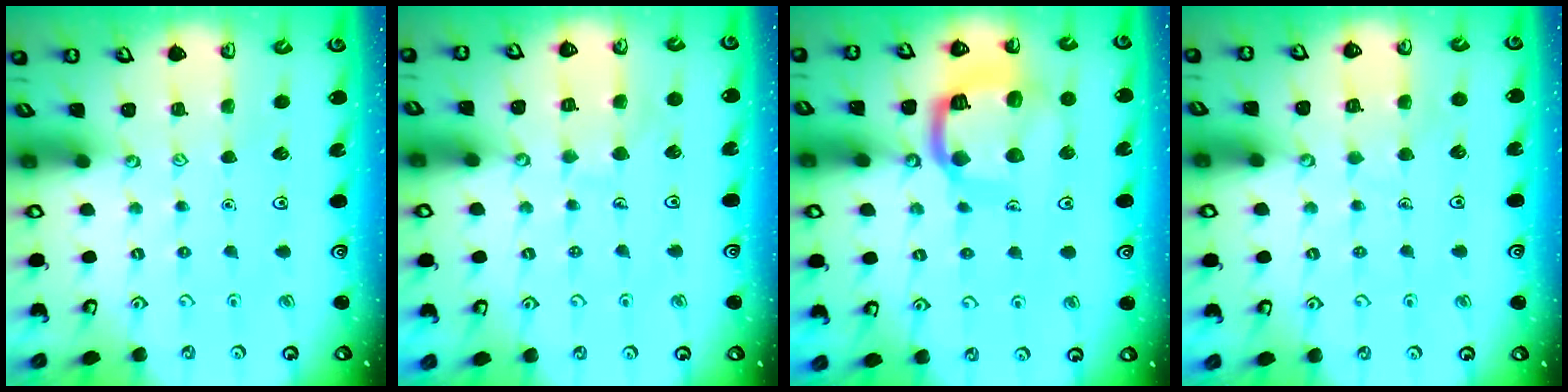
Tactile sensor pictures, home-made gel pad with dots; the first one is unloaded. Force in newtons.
{"total": 6.4, "press": 6.4, "slide": 0.5}
{"total": 15.5, "press": 15.4, "slide": 1.6}
{"total": 5.1, "press": 5.1, "slide": 0.4}